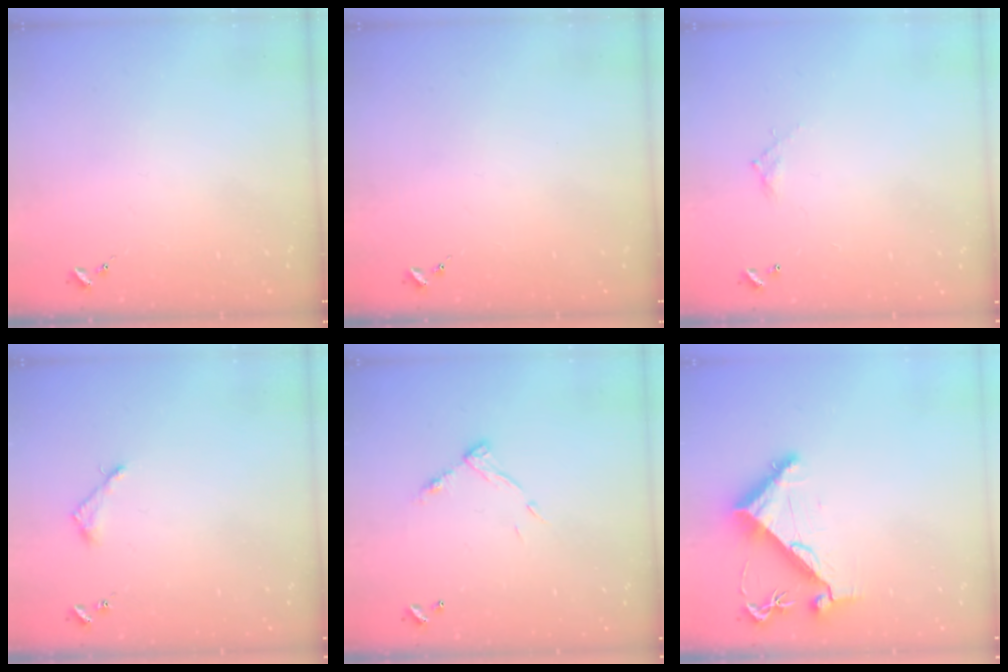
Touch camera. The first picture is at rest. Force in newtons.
{"total": 0.0}
{"total": 4.9, "press": 4.9, "slide": 0.3}
{"total": 4.3, "press": 4.2, "slide": 0.2}
{"total": 8.9, "press": 8.9, "slide": 0.5}
{"total": 7.5, "press": 7.4, "slide": 1.0}